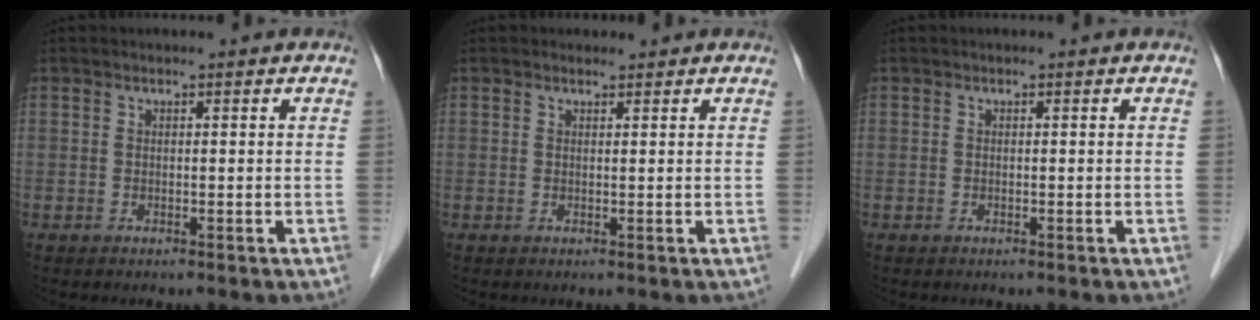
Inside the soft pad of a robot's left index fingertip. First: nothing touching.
{"total": 0.6, "force": [0.5, 0.4, 0.0], "torque": [-0.006, 0.000, 0.006]}
{"total": 0.0}